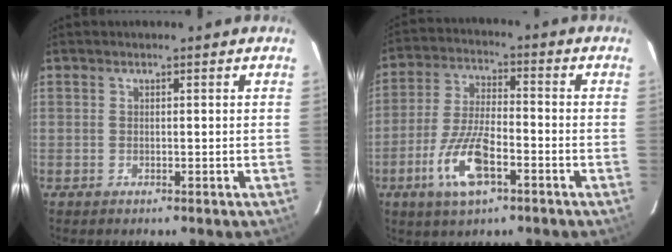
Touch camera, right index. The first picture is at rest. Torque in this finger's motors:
{"motor_torque": [1.35, -0.78, 0.74, 0.13]}